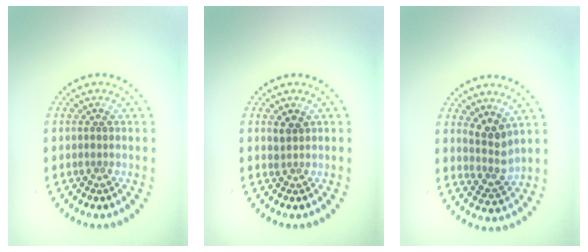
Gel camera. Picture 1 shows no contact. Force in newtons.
{"total": 1.3, "press": 1.1, "slide": 0.7}
{"total": 2.7, "press": 2.1, "slide": 1.7}